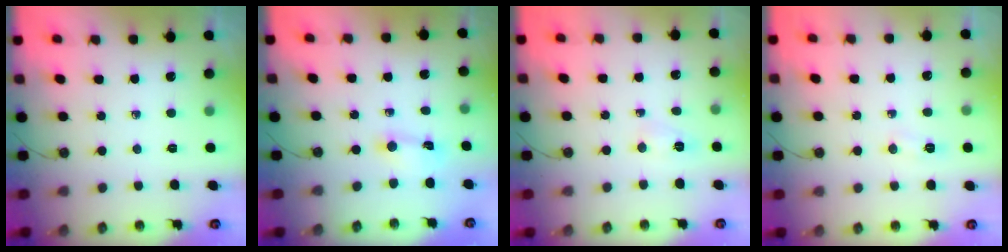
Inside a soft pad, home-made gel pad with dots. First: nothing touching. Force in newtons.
{"total": 1.5, "press": 1.5, "slide": 0.2}
{"total": 2.9, "press": 2.7, "slide": 1.2}
{"total": 5.0, "press": 4.9, "slide": 0.9}